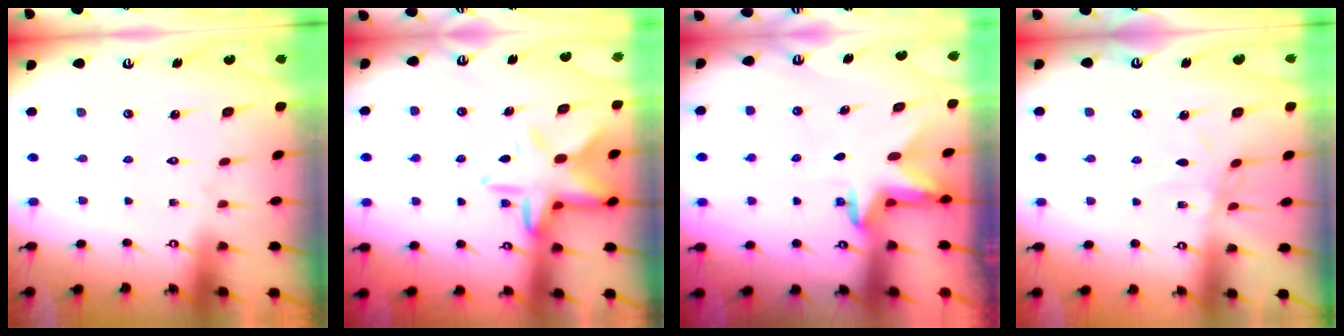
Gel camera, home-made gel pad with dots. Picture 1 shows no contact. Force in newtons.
{"total": 12.5, "press": 12.4, "slide": 1.9}
{"total": 3.1, "press": 3.0, "slide": 0.8}
{"total": 2.8, "press": 2.7, "slide": 0.5}